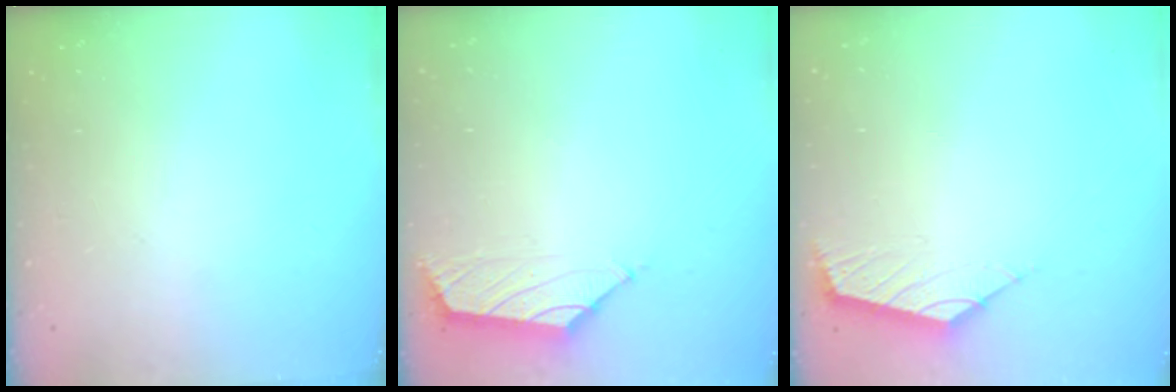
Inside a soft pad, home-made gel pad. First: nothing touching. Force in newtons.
{"total": 1.6, "press": 1.5, "slide": 0.6}
{"total": 2.4, "press": 2.3, "slide": 0.6}